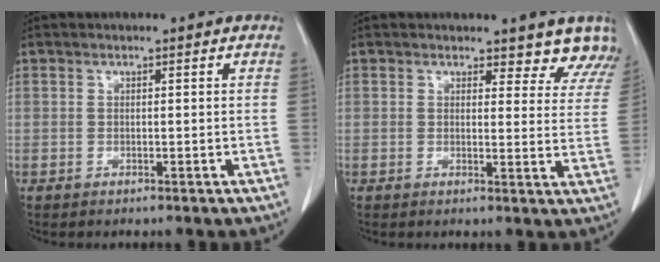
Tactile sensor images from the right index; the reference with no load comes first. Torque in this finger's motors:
{"motor_torque": [0.37, 0.37, 0.03, 0.00]}